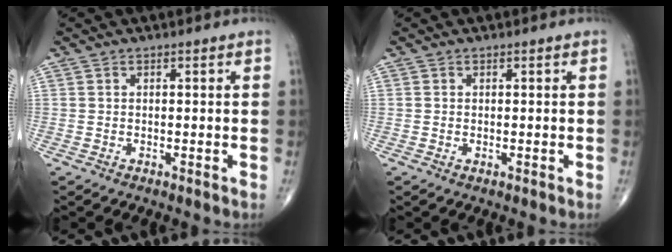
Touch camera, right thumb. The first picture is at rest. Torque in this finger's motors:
{"motor_torque": [-0.12, -0.02, 0.03, 0.09, -0.03]}